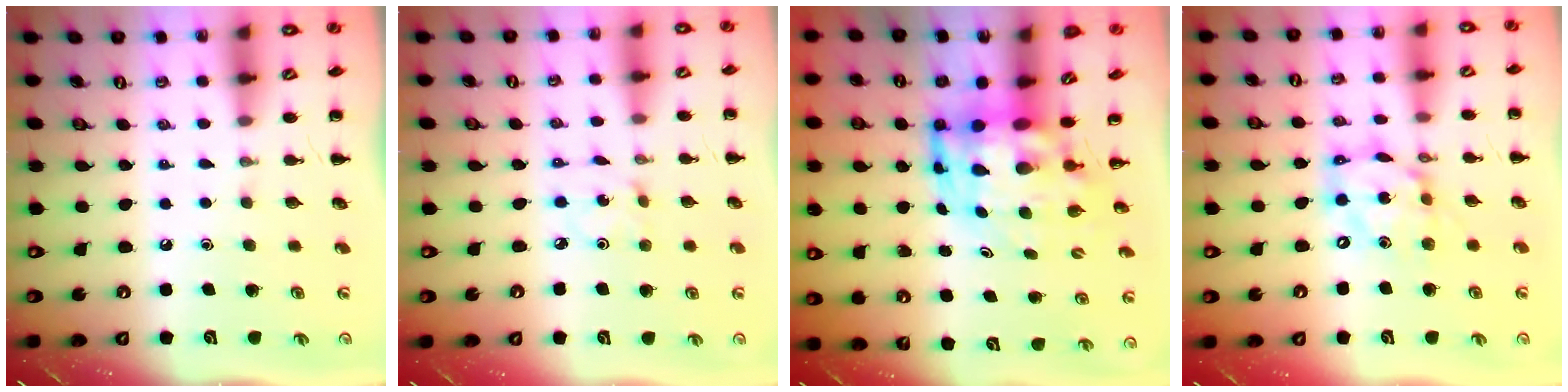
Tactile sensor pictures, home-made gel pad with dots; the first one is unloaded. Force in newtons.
{"total": 1.2, "press": 1.2, "slide": 0.4}
{"total": 7.2, "press": 7.0, "slide": 1.6}
{"total": 13.6, "press": 13.2, "slide": 3.4}